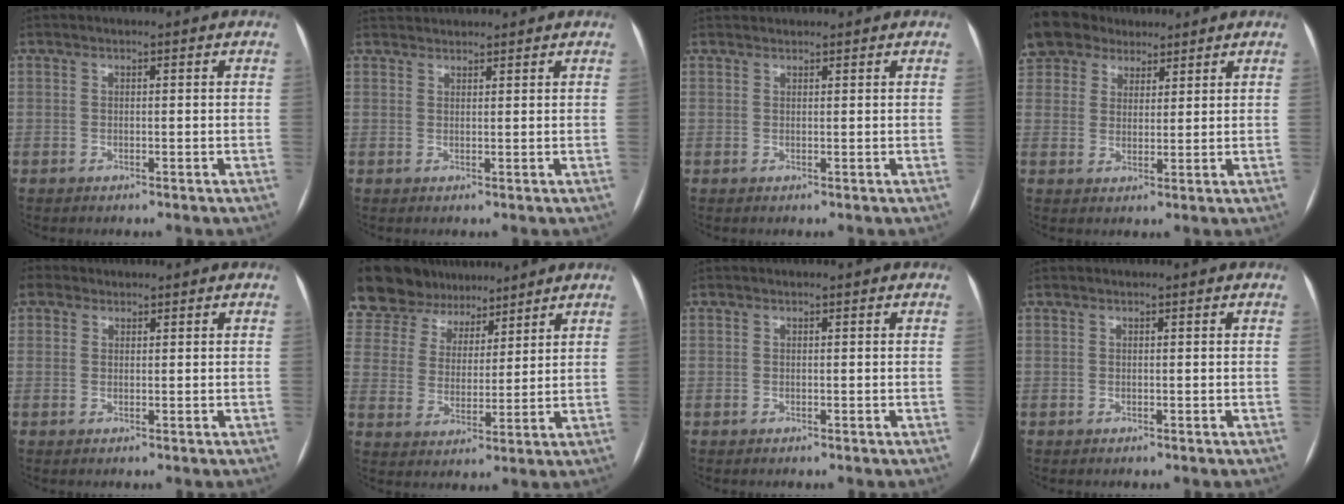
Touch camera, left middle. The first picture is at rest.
{"total": 4.4, "force": [4.3, 0.7, 0.8], "torque": [-0.014, 0.039, 0.070]}
{"total": 2.6, "force": [2.5, 0.5, 0.4], "torque": [-0.008, 0.034, 0.041]}
{"total": 12.0, "force": [8.8, 7.6, 3.1], "torque": [-0.089, 0.044, 0.169]}
{"total": 2.0, "force": [1.1, 1.6, 0.4], "torque": [-0.008, 0.014, 0.018]}
{"total": 18.0, "force": [15.0, 8.3, 5.3], "torque": [-0.137, 0.044, 0.265]}
{"total": 0.0}
{"total": 0.0}